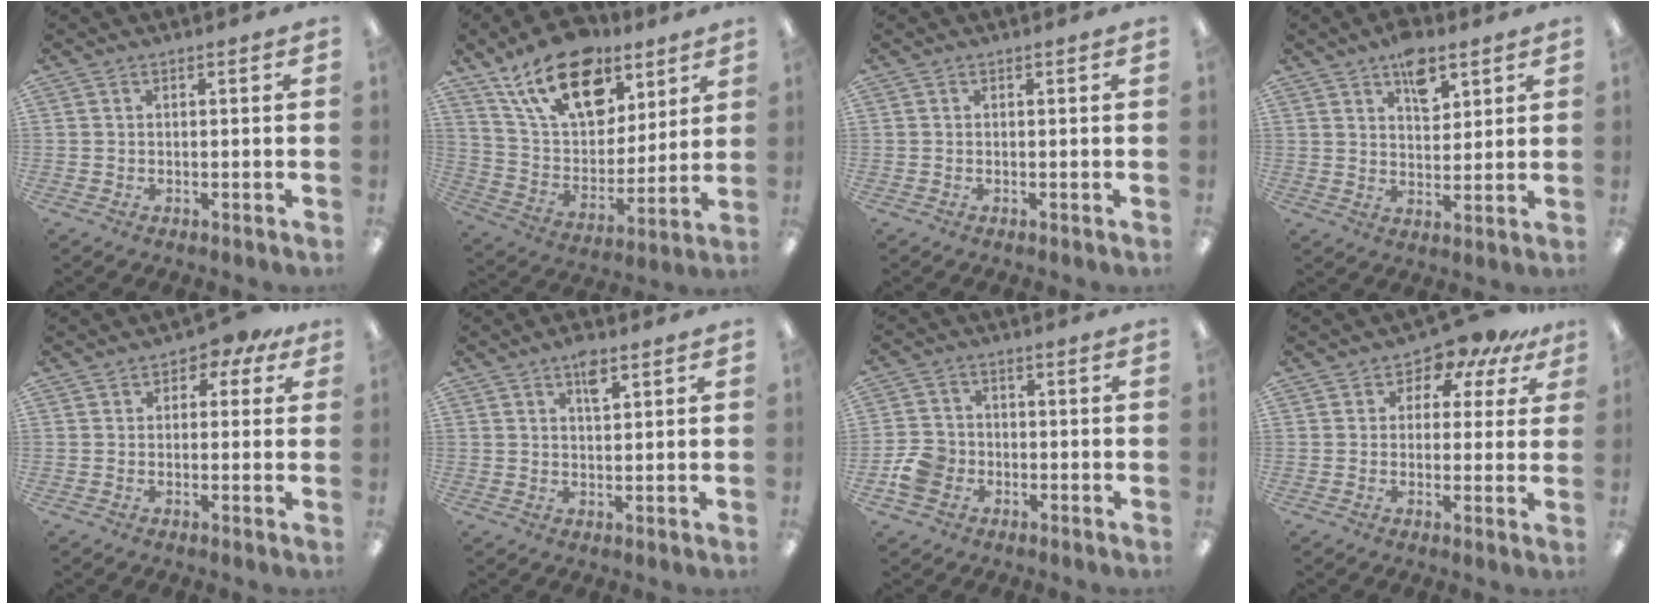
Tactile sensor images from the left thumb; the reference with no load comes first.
{"total": 20.5, "force": [12.3, 11.5, 11.7], "torque": [-0.201, -0.050, 0.220]}
{"total": 0.0}
{"total": 8.2, "force": [5.3, 4.3, 4.5], "torque": [-0.055, -0.025, 0.090]}
{"total": 3.1, "force": [1.1, 2.3, 1.7], "torque": [-0.012, -0.001, 0.015]}
{"total": 6.1, "force": [3.8, 2.6, 4.1], "torque": [-0.056, -0.014, 0.062]}
{"total": 6.6, "force": [-2.4, 5.4, 2.8], "torque": [-0.065, 0.014, -0.043]}
{"total": 6.9, "force": [5.4, 3.8, 1.9], "torque": [-0.037, -0.041, 0.095]}